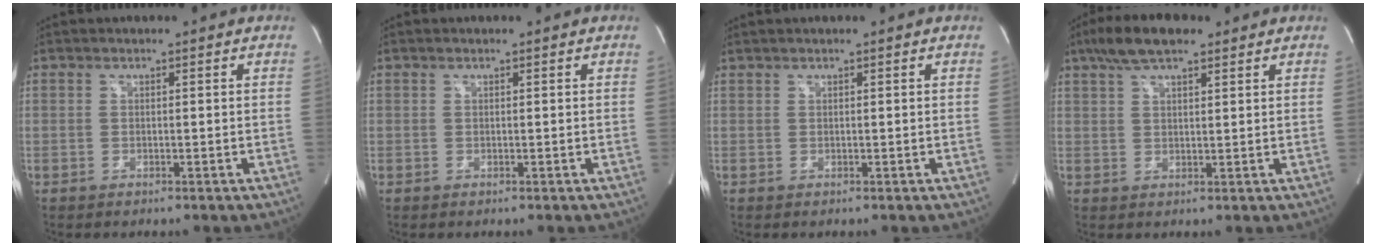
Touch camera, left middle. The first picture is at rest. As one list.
[{"total": 0.0}, {"total": 0.5, "force": [0.5, 0.0, 0.1], "torque": [-0.009, 0.011, 0.015]}, {"total": 7.4, "force": [5.2, 2.3, 4.8], "torque": [-0.096, 0.019, 0.094]}]